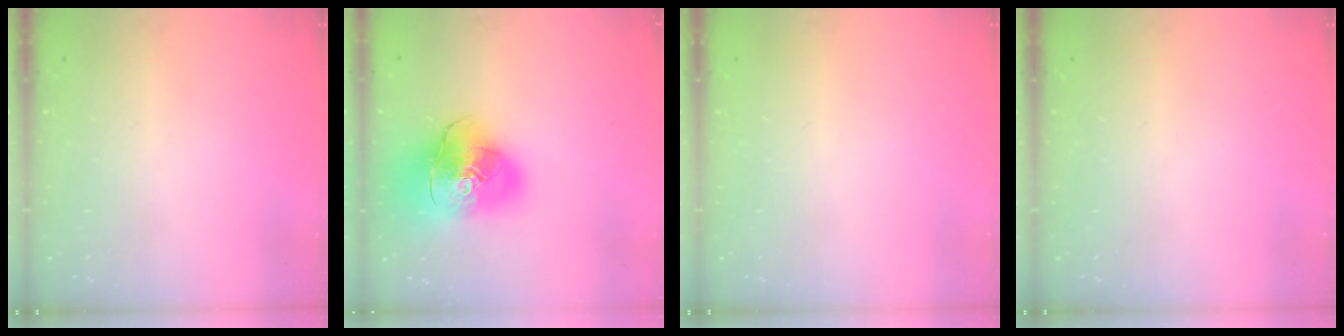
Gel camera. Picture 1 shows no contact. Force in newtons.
{"total": 22.5, "press": 22.3, "slide": 3.4}
{"total": 0.0}
{"total": 0.0}